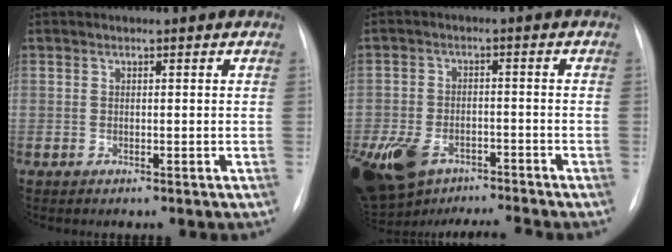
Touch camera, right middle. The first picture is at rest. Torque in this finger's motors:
{"motor_torque": [1.05, -1.09, 0.73, 0.12]}